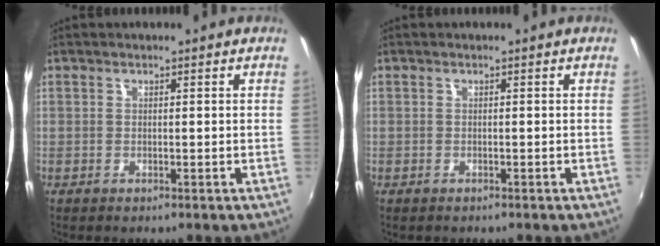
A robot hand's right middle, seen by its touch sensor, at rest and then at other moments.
{"total": 0.9, "force": [-0.7, 0.1, 0.6], "torque": [-0.009, 0.001, -0.008]}